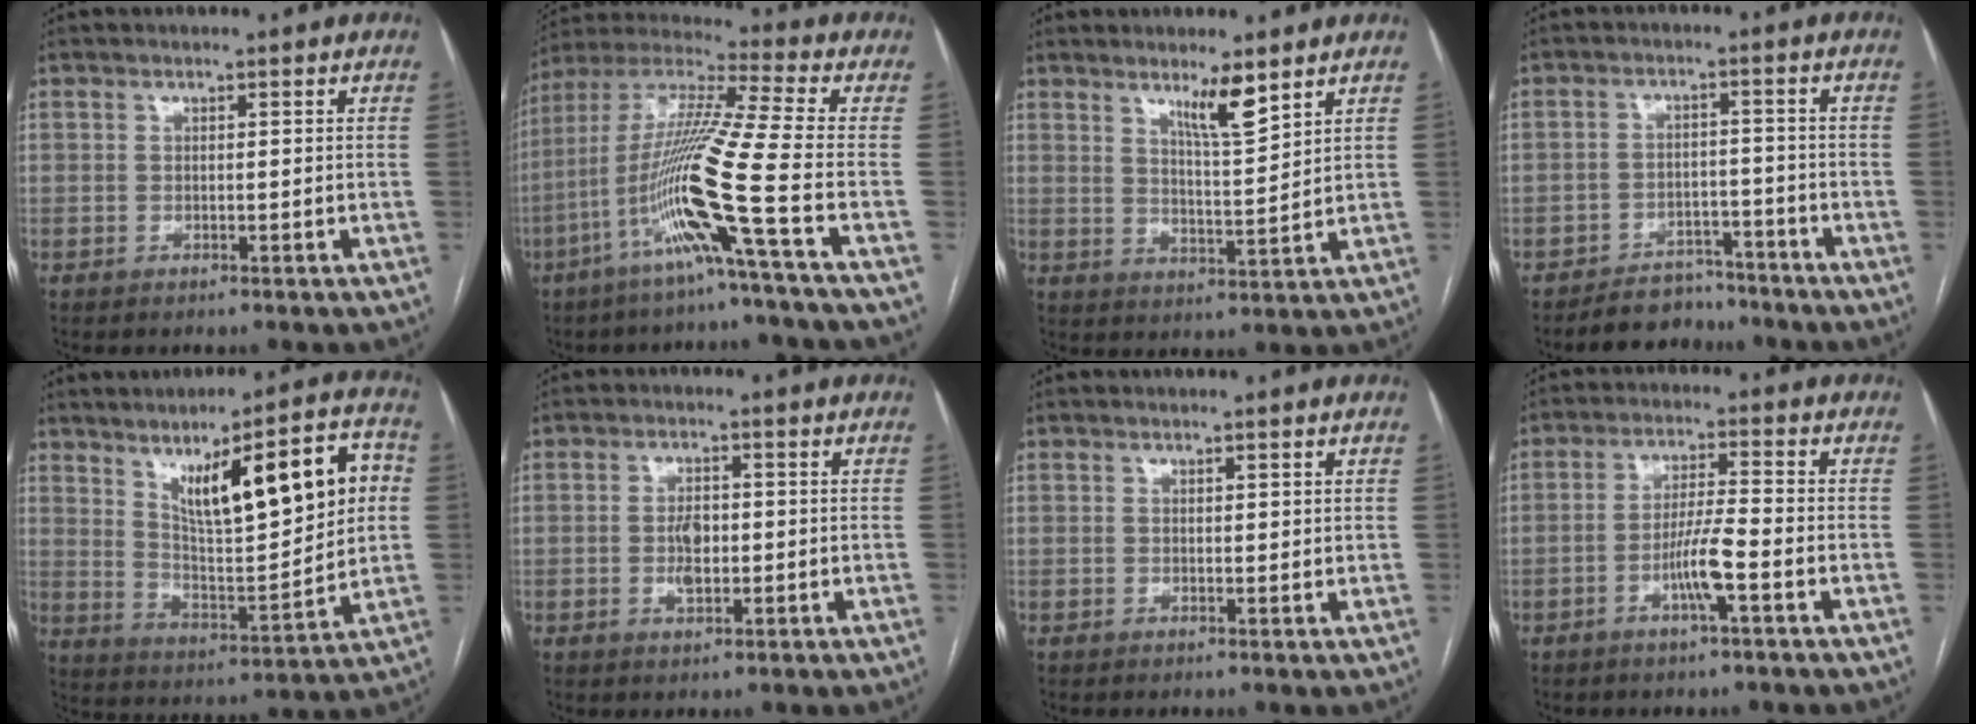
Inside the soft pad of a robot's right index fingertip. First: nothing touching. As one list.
[{"total": 16.6, "force": [-6.4, -2.3, 15.1], "torque": [-0.307, -0.010, -0.130]}, {"total": 6.0, "force": [4.3, 0.2, 4.1], "torque": [-0.071, -0.013, 0.075]}, {"total": 5.8, "force": [-5.2, 2.5, -0.2], "torque": [0.012, 0.009, -0.083]}, {"total": 18.6, "force": [6.1, 4.1, 17.2], "torque": [-0.254, 0.020, 0.104]}, {"total": 3.7, "force": [-0.4, 1.9, 3.1], "torque": [-0.059, 0.002, -0.005]}, {"total": 0.8, "force": [0.6, 0.1, 0.5], "torque": [-0.010, -0.002, 0.008]}, {"total": 6.0, "force": [-2.4, 0.0, 5.5], "torque": [-0.107, 0.000, -0.045]}]